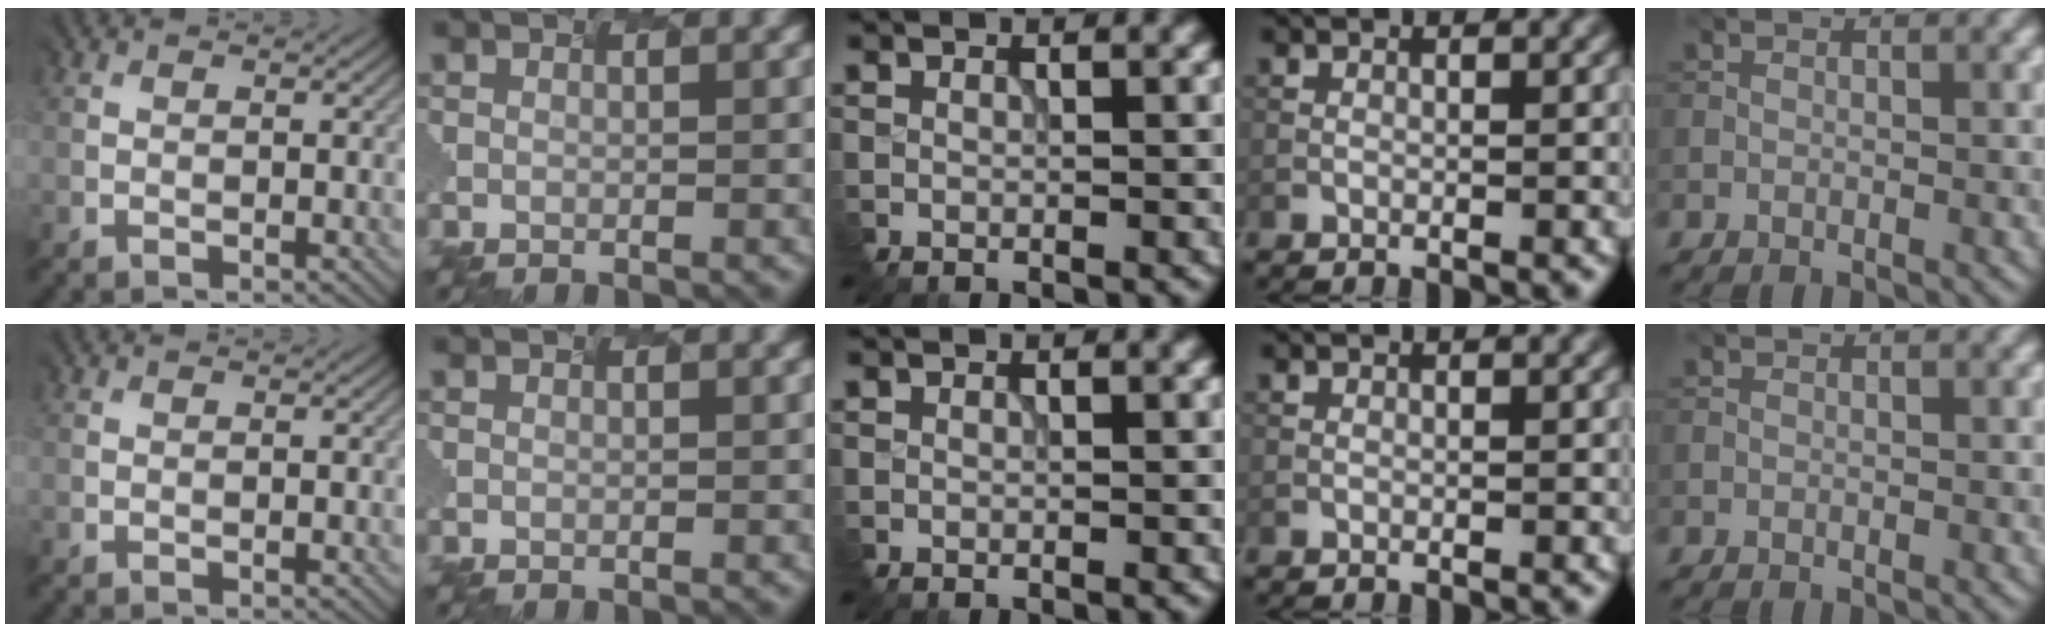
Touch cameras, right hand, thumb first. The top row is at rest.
{}